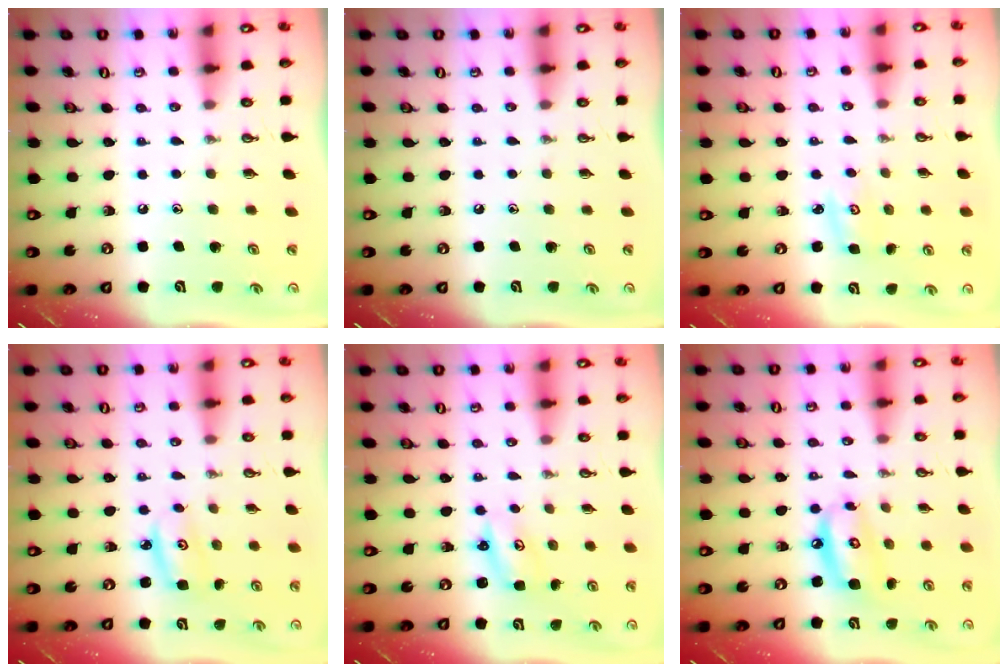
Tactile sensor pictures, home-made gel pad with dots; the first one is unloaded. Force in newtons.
{"total": 0.0}
{"total": 2.3, "press": 2.3, "slide": 0.2}
{"total": 3.5, "press": 3.5, "slide": 0.4}
{"total": 2.6, "press": 2.5, "slide": 0.3}
{"total": 10.1, "press": 10.0, "slide": 1.3}